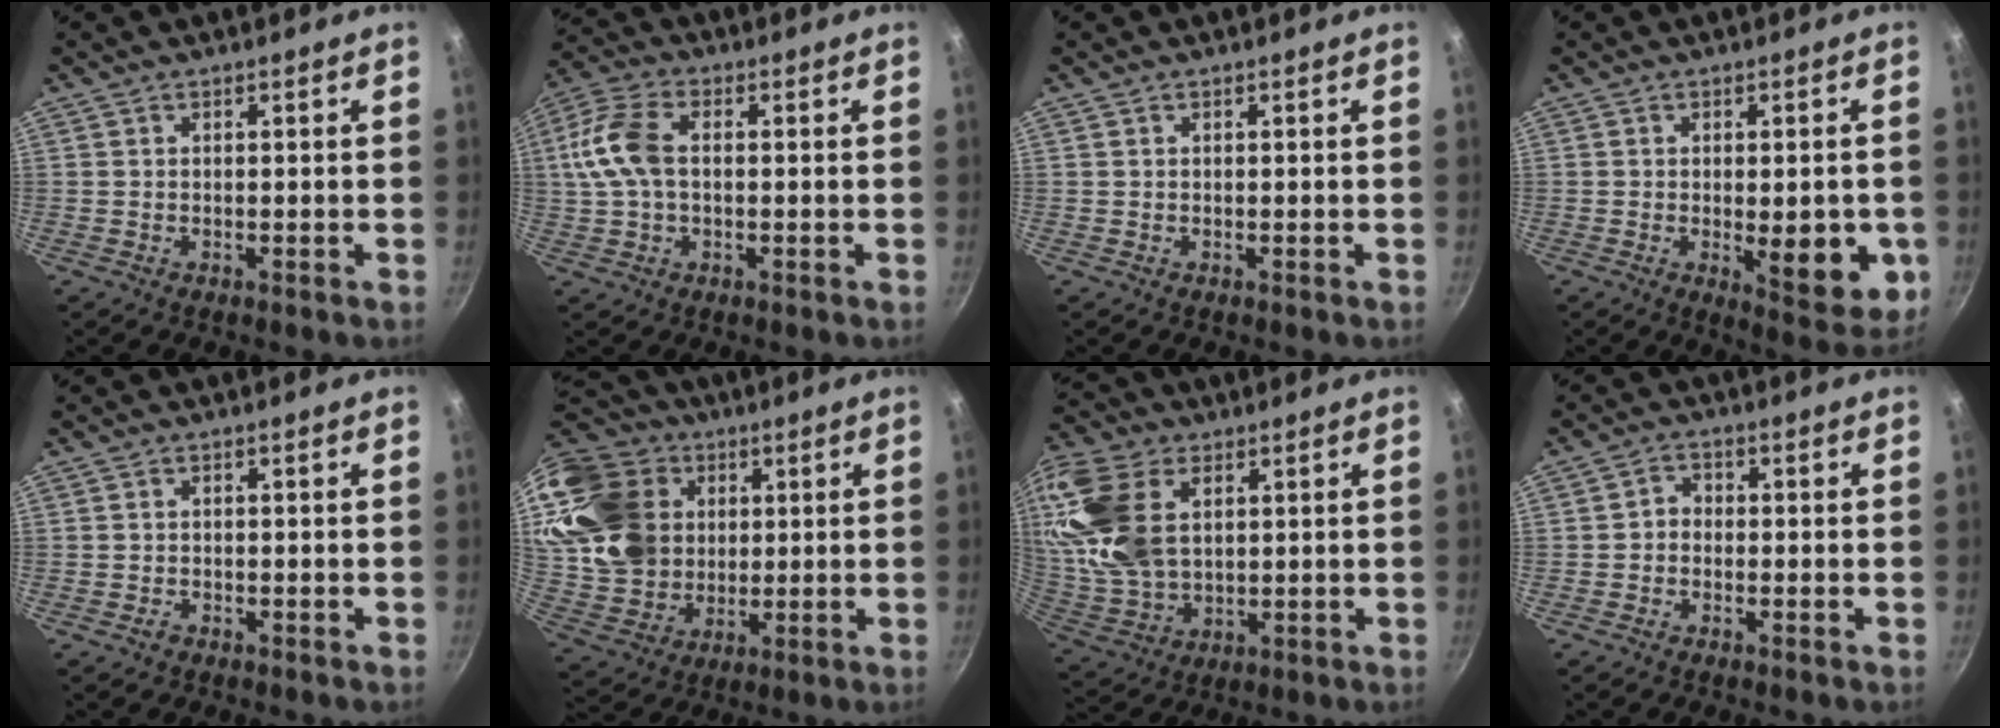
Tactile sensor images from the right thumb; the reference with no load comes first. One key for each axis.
{"total": 10.5, "fx": 0.6, "fy": 6.3, "fz": 8.3, "tx": -0.175, "ty": 0.024, "tz": 0.000}
{"total": 0.0}
{"total": 11.9, "fx": -2.3, "fy": 4.5, "fz": 10.8, "tx": -0.113, "ty": -0.012, "tz": -0.023}
{"total": 1.0, "fx": -0.8, "fy": 0.6, "fz": 0.3, "tx": -0.006, "ty": 0.006, "tz": -0.014}
{"total": 21.3, "fx": 6.3, "fy": 17.0, "fz": 11.1, "tx": -0.191, "ty": -0.002, "tz": 0.134}
{"total": 19.2, "fx": 5.4, "fy": 12.2, "fz": 13.7, "tx": -0.282, "ty": -0.016, "tz": 0.111}
{"total": 2.4, "fx": -0.8, "fy": 2.0, "fz": 1.1, "tx": -0.010, "ty": 0.015, "tz": -0.021}